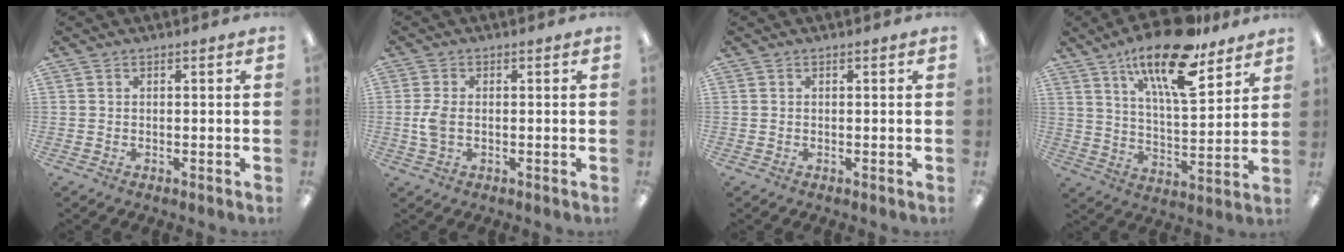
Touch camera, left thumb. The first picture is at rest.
{"total": 4.6, "force": [-0.3, 2.7, 3.7], "torque": [-0.081, -0.004, -0.011]}
{"total": 0.0}
{"total": 18.8, "force": [13.0, 6.1, 12.1], "torque": [-0.202, -0.071, 0.213]}